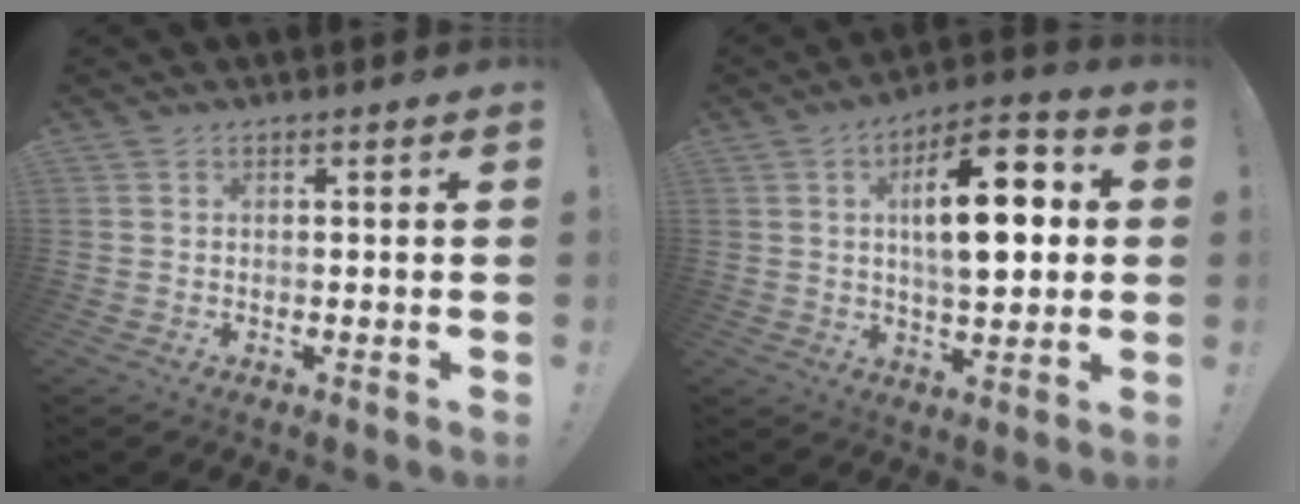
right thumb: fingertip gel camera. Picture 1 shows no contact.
{"total": 17.2, "force": [2.9, 7.6, 15.2], "torque": [-0.239, 0.005, 0.037]}